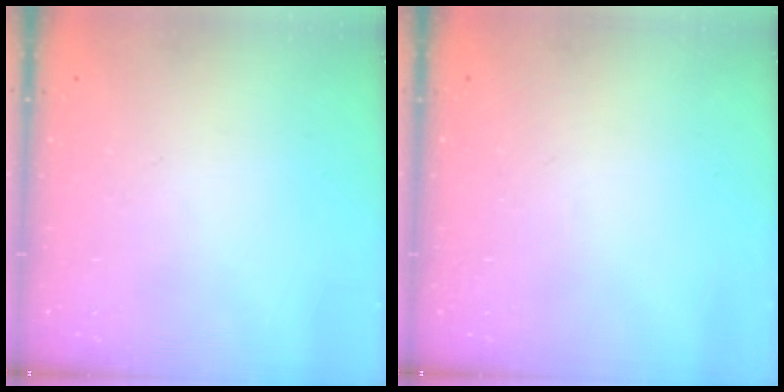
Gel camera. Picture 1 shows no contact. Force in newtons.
{"total": 0.0}